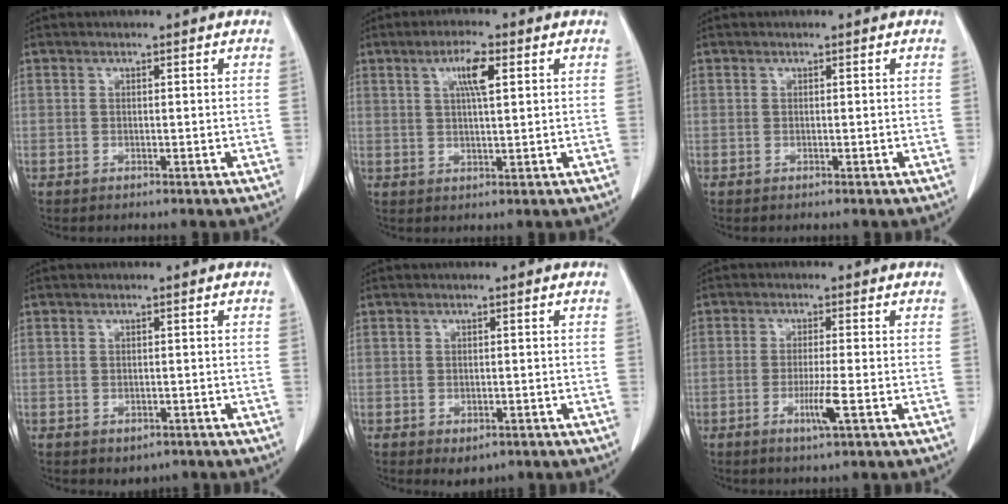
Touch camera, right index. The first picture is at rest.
{"total": 5.0, "force": [2.0, 0.7, 4.6], "torque": [-0.085, 0.002, 0.035]}
{"total": 0.0}
{"total": 2.1, "force": [-1.2, 1.5, 0.9], "torque": [-0.009, 0.001, -0.006]}
{"total": 2.4, "force": [-1.3, 1.5, 1.3], "torque": [-0.013, -0.001, -0.005]}
{"total": 4.0, "force": [-1.5, -0.4, 3.7], "torque": [-0.072, -0.010, -0.029]}